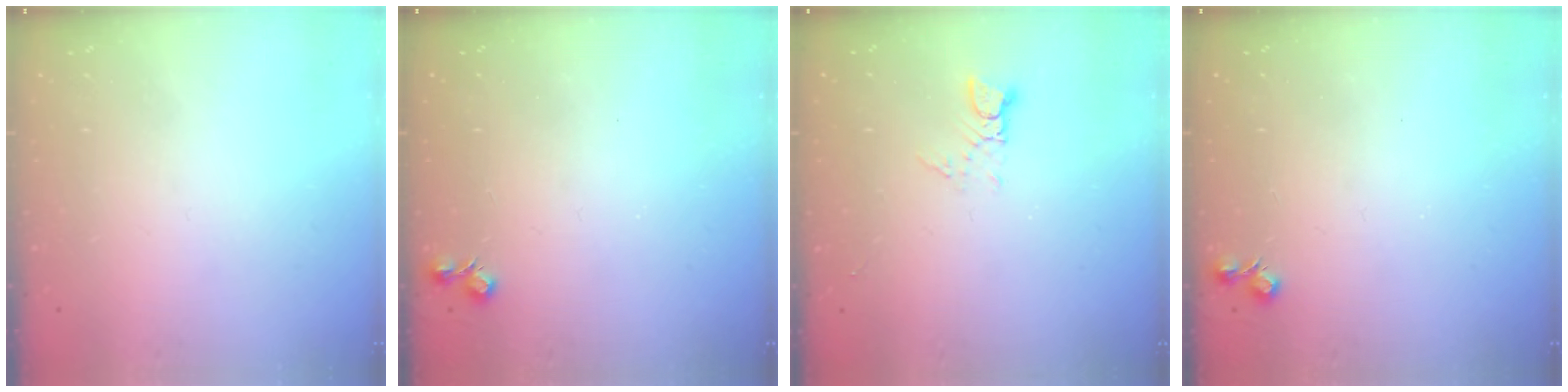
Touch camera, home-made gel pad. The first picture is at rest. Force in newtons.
{"total": 5.4, "press": 5.4, "slide": 0.7}
{"total": 2.9, "press": 2.9, "slide": 0.2}
{"total": 5.4, "press": 5.4, "slide": 0.7}